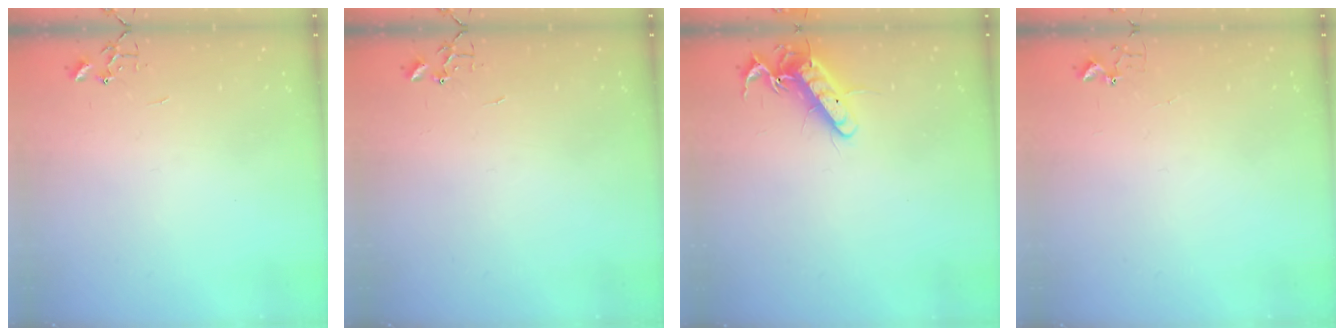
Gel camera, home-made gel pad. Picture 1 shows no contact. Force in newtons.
{"total": 0.0}
{"total": 13.7, "press": 13.6, "slide": 1.5}
{"total": 3.7, "press": 3.6, "slide": 0.5}